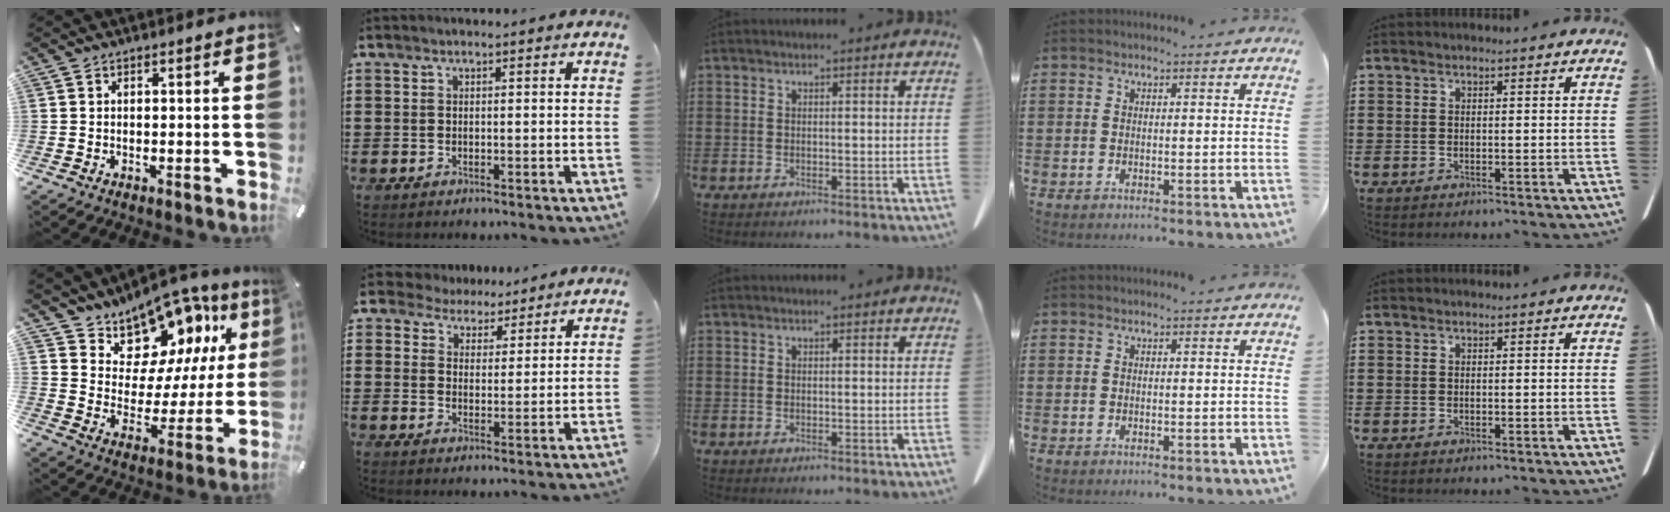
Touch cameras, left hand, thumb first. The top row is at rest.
{"thumb": {"total": 12.2, "force": [9.9, 6.9, 1.4], "torque": [-0.032, -0.112, 0.178]}, "index": {"total": 4.7, "force": [4.4, 1.9, 0.0], "torque": [-0.024, -0.007, 0.080]}}